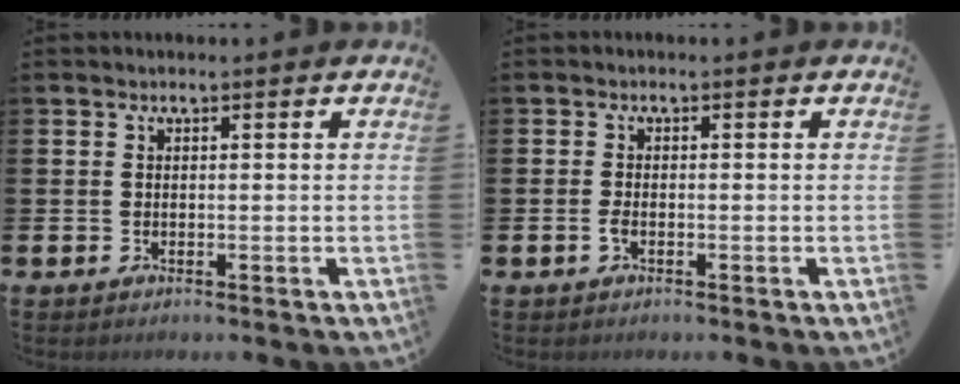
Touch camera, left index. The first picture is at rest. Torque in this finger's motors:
{"motor_torque": [0.26, 0.20, 0.00, 0.03]}